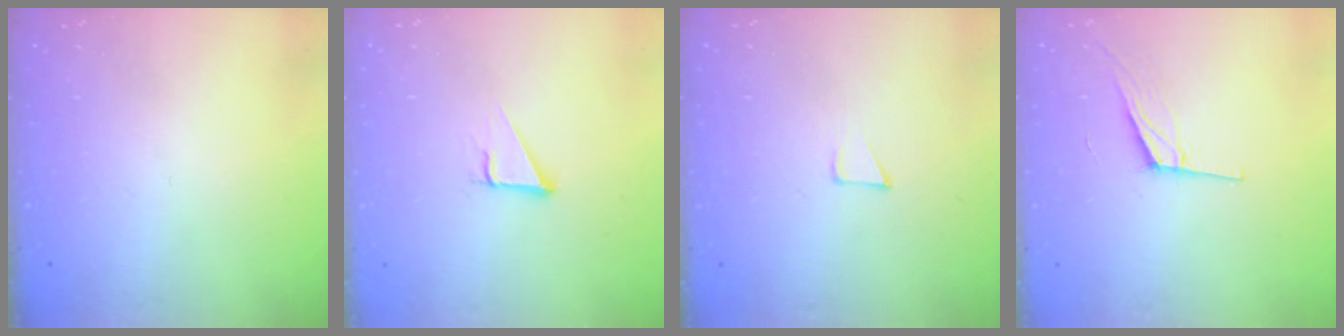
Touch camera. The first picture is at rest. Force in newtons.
{"total": 2.9, "press": 2.9, "slide": 0.1}
{"total": 2.8, "press": 2.8, "slide": 0.2}
{"total": 7.8, "press": 7.2, "slide": 3.2}